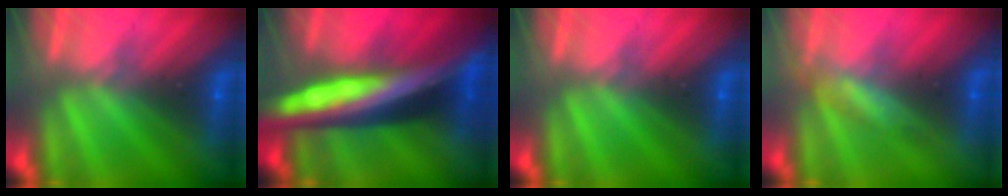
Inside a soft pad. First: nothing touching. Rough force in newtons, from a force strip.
{"total": 6.8}
{"total": 0.0}
{"total": 2.9}